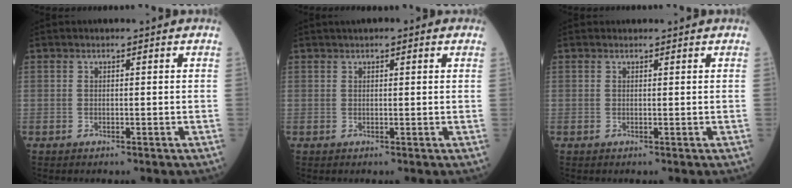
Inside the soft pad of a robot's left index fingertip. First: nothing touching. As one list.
[{"total": 3.1, "force": [2.0, 0.7, 2.3], "torque": [-0.036, 0.023, 0.026]}, {"total": 0.8, "force": [0.8, 0.1, 0.0], "torque": [-0.008, 0.007, 0.012]}]